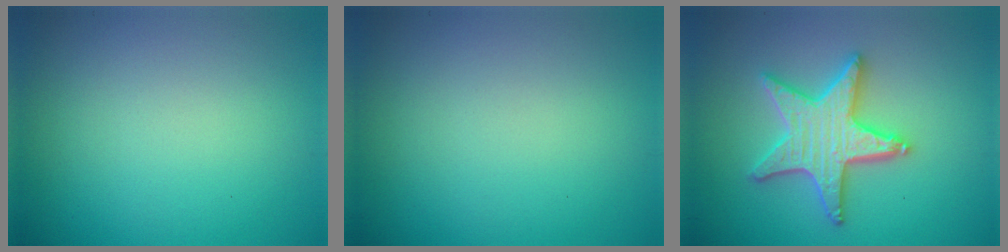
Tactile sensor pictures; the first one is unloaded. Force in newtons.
{"total": 0.0}
{"total": 5.2, "press": 5.1, "slide": 0.9}